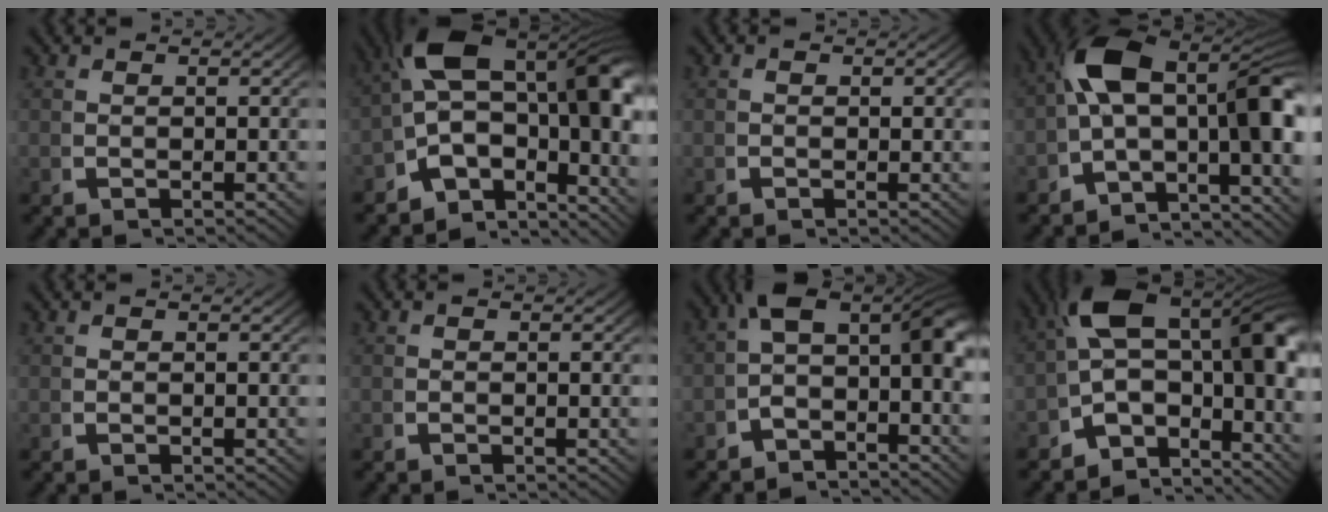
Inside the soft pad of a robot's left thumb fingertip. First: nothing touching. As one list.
[{"total": 18.0, "force": [-0.7, 12.0, 13.3], "torque": [-0.241, -0.047, -0.010]}, {"total": 0.7, "force": [-0.1, 0.5, 0.4], "torque": [-0.006, -0.003, -0.003]}, {"total": 15.0, "force": [-1.9, 9.8, 11.2], "torque": [-0.192, -0.048, -0.029]}, {"total": 0.0}, {"total": 0.5, "force": [-0.3, 0.3, 0.3], "torque": [-0.005, 0.000, -0.007]}, {"total": 10.1, "force": [-0.3, 6.9, 7.4], "torque": [-0.099, 0.001, -0.030]}, {"total": 15.9, "force": [0.0, 10.4, 12.0], "torque": [-0.196, -0.029, -0.010]}]